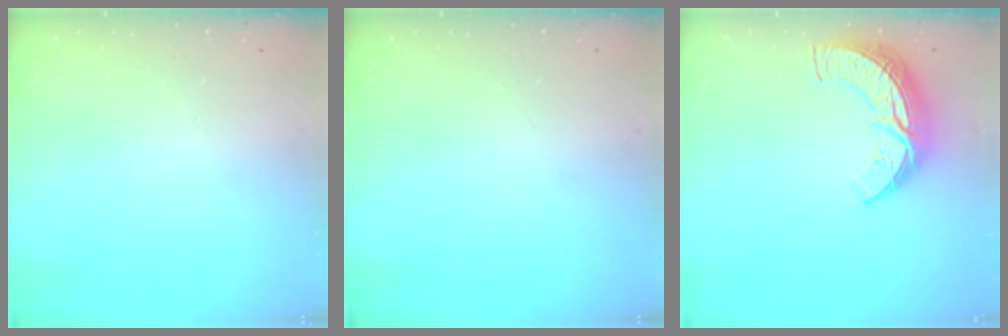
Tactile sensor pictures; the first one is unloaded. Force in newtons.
{"total": 0.0}
{"total": 10.9, "press": 10.9, "slide": 0.8}